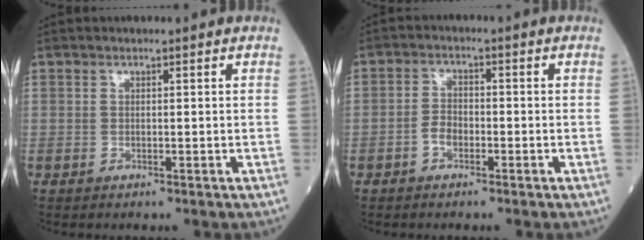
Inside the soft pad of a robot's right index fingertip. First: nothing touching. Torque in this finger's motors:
{"motor_torque": [0.47, -0.02, 0.28, 0.02]}